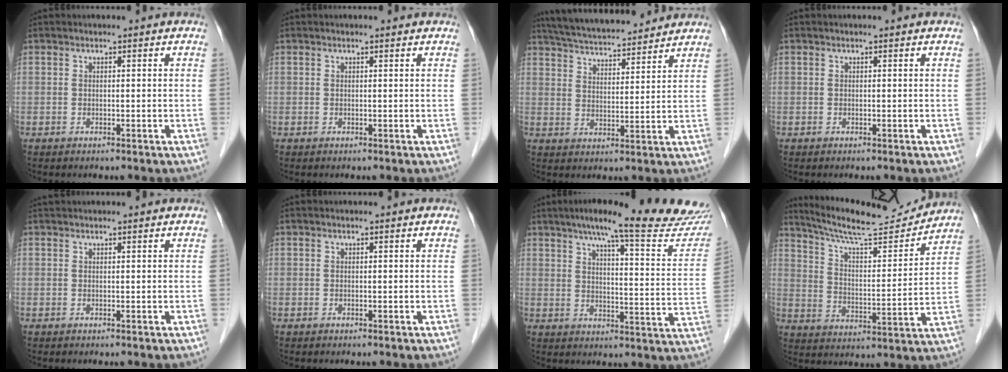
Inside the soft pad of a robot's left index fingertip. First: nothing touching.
{"total": 0.6, "force": [0.5, 0.0, 0.2], "torque": [-0.010, 0.003, 0.006]}
{"total": 14.8, "force": [13.6, 2.2, 5.5], "torque": [-0.098, 0.028, 0.213]}
{"total": 0.0}
{"total": 1.5, "force": [1.5, 0.1, 0.4], "torque": [-0.007, 0.019, 0.027]}
{"total": 0.0}
{"total": 24.0, "force": [20.8, 1.3, 12.0], "torque": [-0.165, -0.047, 0.254]}
{"total": 16.2, "force": [15.4, 0.8, 4.9], "torque": [-0.091, -0.011, 0.239]}